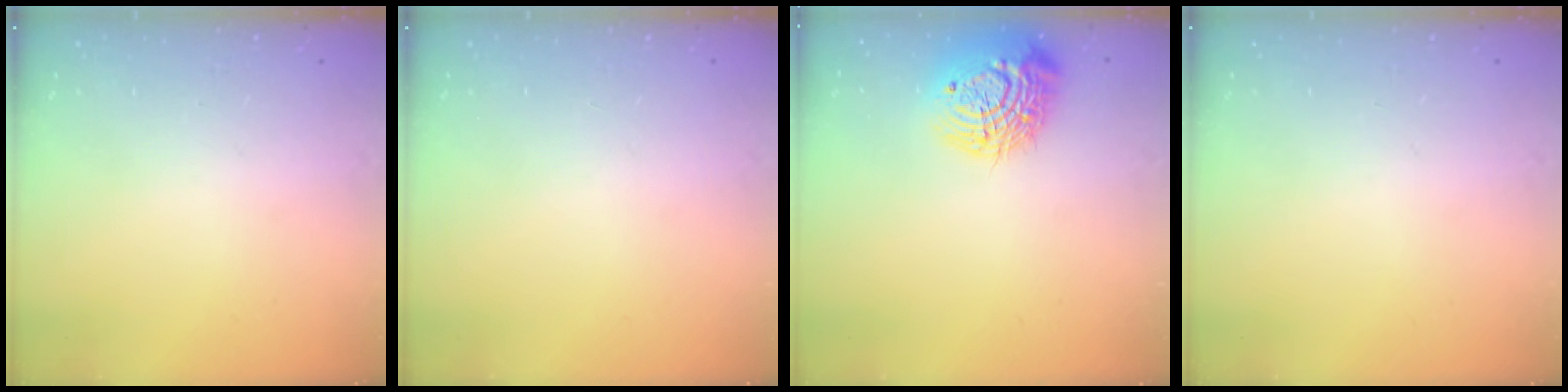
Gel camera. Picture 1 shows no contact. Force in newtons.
{"total": 0.0}
{"total": 15.9, "press": 15.9, "slide": 1.0}
{"total": 0.0}